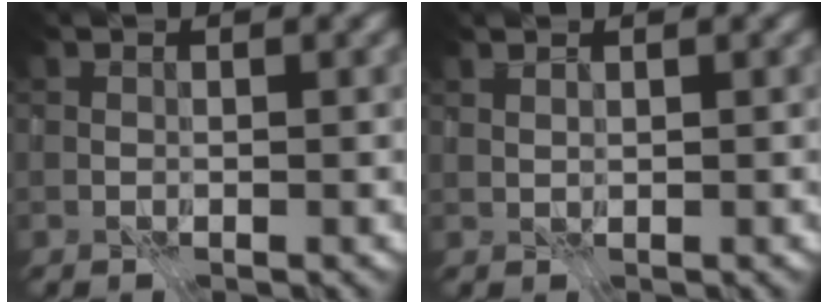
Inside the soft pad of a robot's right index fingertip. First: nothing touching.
{"total": 0.7, "force": [0.6, -0.1, 0.3], "torque": [-0.006, 0.001, 0.015]}